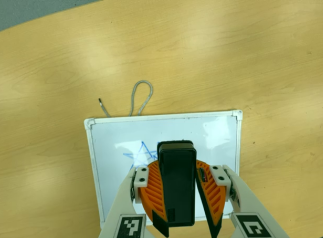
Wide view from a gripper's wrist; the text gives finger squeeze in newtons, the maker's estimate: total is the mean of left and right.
{"total": 10.6, "left": 9.6, "right": 11.6}